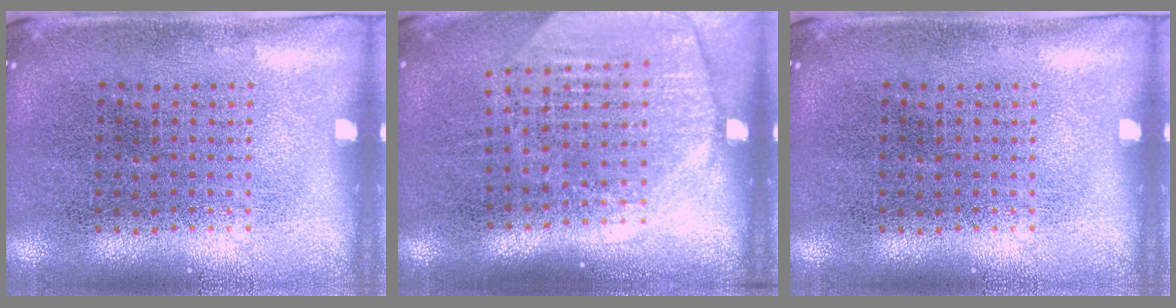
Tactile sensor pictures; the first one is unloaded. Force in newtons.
{"total": 2.0, "press": 1.8, "slide": 1.0}
{"total": 0.0}